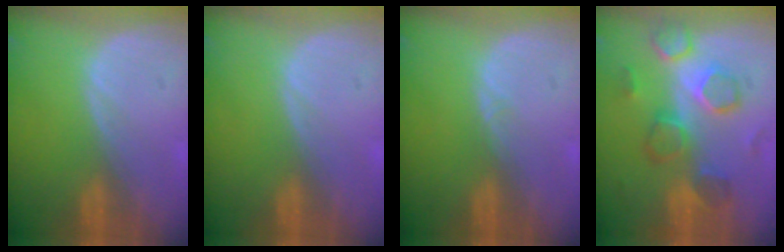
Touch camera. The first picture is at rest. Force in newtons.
{"total": 0.0}
{"total": 0.5, "press": 0.5, "slide": 0.1}
{"total": 8.7, "press": 8.4, "slide": 2.0}